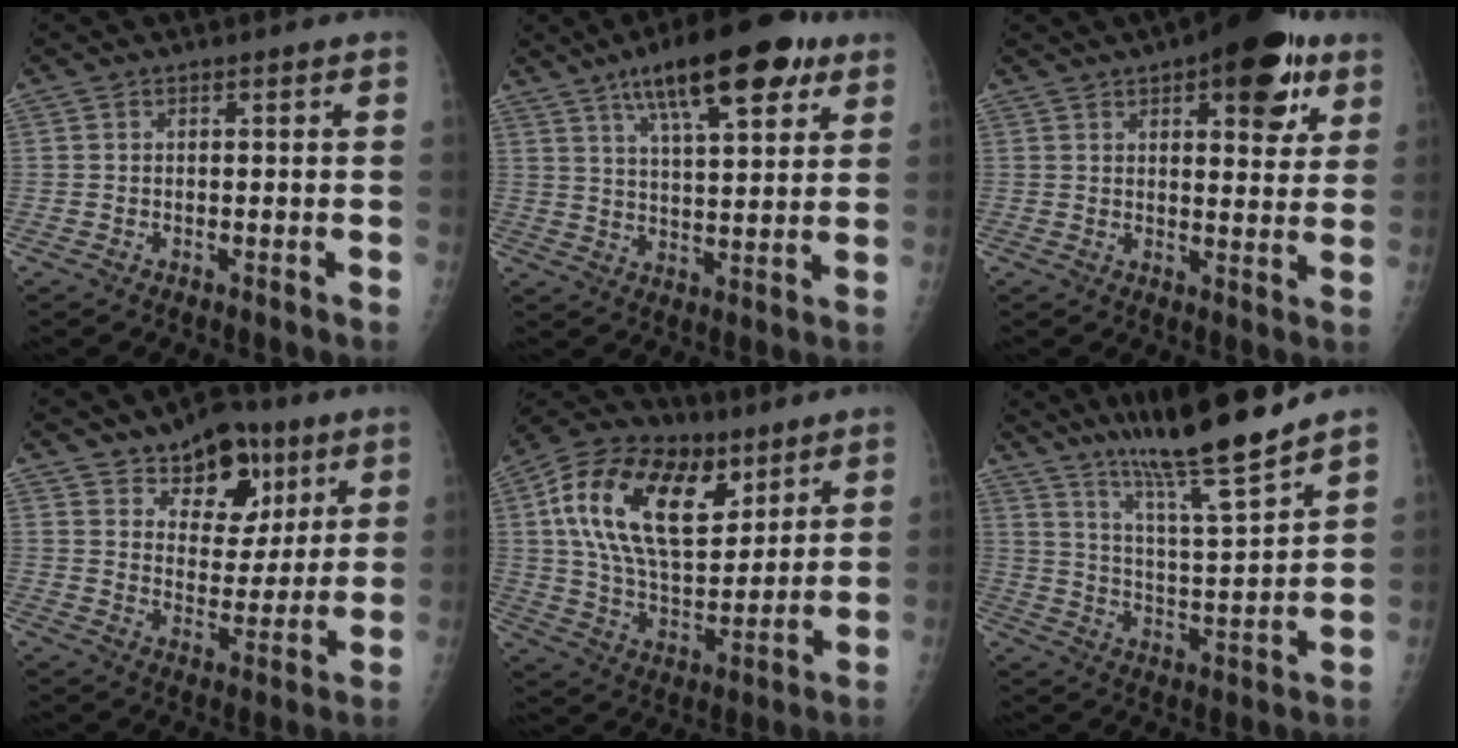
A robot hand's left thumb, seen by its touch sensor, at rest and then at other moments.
{"total": 16.9, "force": [9.5, 5.5, 12.8], "torque": [-0.173, -0.024, 0.149]}
{"total": 14.5, "force": [7.5, 6.0, 10.9], "torque": [-0.100, -0.022, 0.096]}
{"total": 13.5, "force": [8.0, 8.2, 7.2], "torque": [-0.059, -0.042, 0.126]}
{"total": 23.5, "force": [9.6, 13.4, 16.8], "torque": [-0.277, -0.021, 0.167]}
{"total": 15.9, "force": [12.9, 0.3, 9.4], "torque": [-0.145, -0.074, 0.223]}